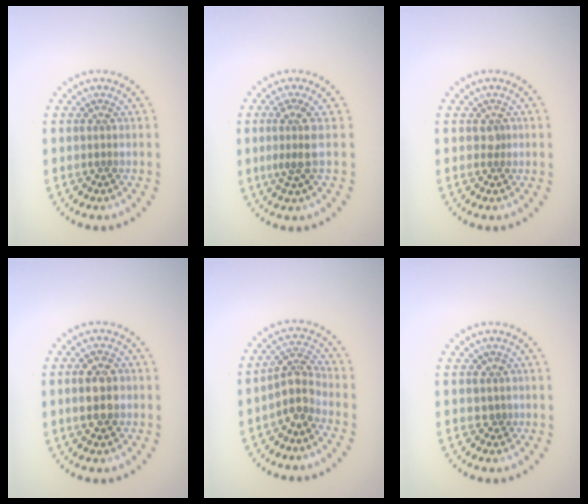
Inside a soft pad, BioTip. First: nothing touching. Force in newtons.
{"total": 2.5, "press": 1.9, "slide": 1.7}
{"total": 0.7, "press": 0.5, "slide": 0.5}
{"total": 3.8, "press": 3.8, "slide": 0.1}
{"total": 3.0, "press": 2.3, "slide": 1.9}
{"total": 1.1, "press": 1.0, "slide": 0.4}